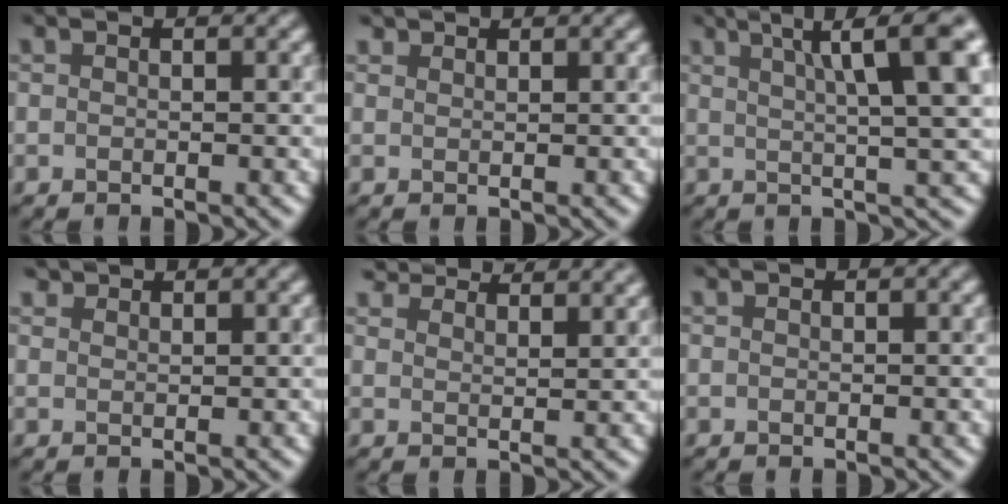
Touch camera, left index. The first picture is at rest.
{"total": 1.0, "force": [1.0, 0.0, -0.2], "torque": [-0.001, 0.001, 0.015]}
{"total": 9.9, "force": [3.7, 1.9, 9.0], "torque": [-0.092, 0.029, 0.049]}
{"total": 1.4, "force": [1.4, 0.1, -0.1], "torque": [-0.004, 0.002, 0.019]}
{"total": 6.7, "force": [6.4, 1.1, 1.8], "torque": [-0.026, 0.014, 0.066]}
{"total": 0.0}